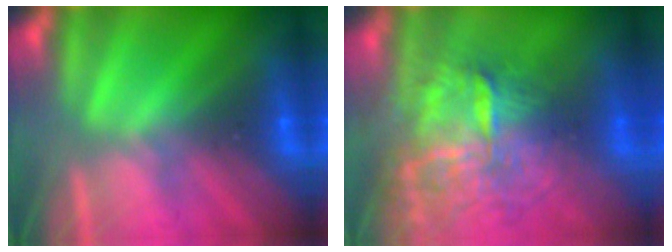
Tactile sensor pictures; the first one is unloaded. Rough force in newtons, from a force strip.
{"total": 11.3}